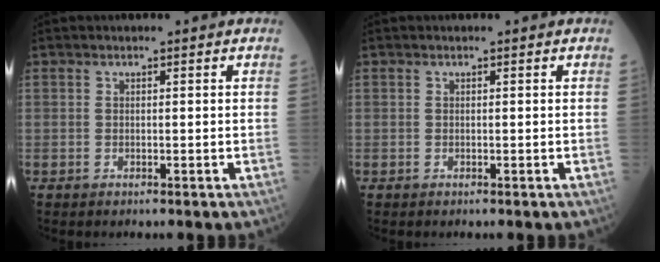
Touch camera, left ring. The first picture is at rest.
{"total": 0.0}